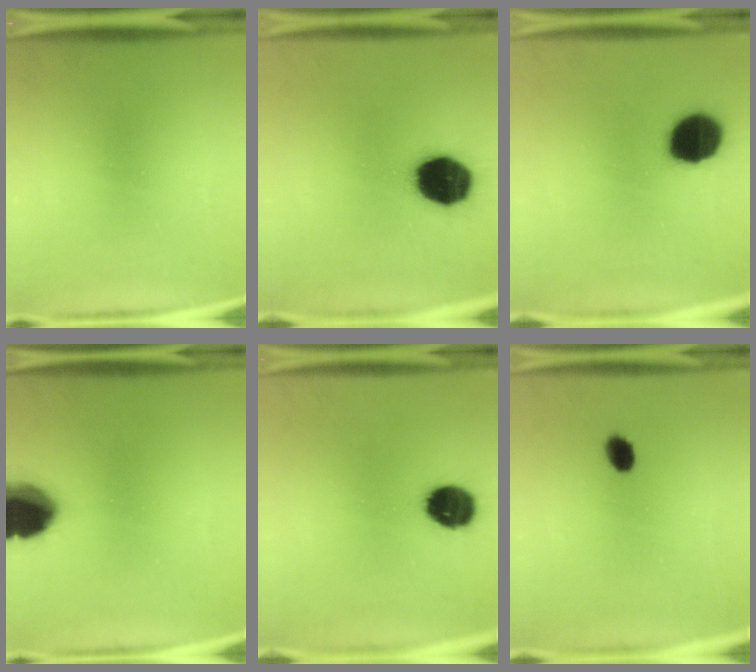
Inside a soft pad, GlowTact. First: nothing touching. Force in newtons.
{"total": 16.8}
{"total": 14.4}
{"total": 14.6}
{"total": 10.2}
{"total": 3.2}